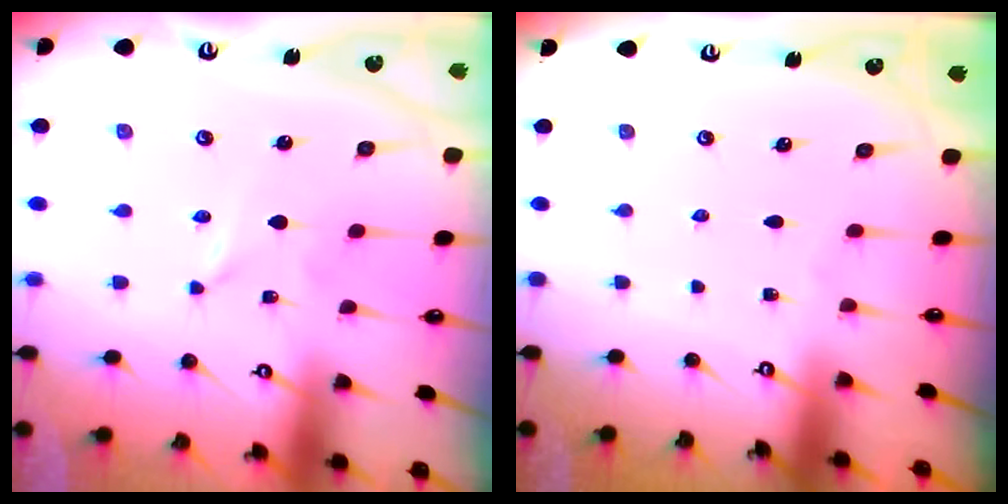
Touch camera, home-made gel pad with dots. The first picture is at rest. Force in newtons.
{"total": 0.0}